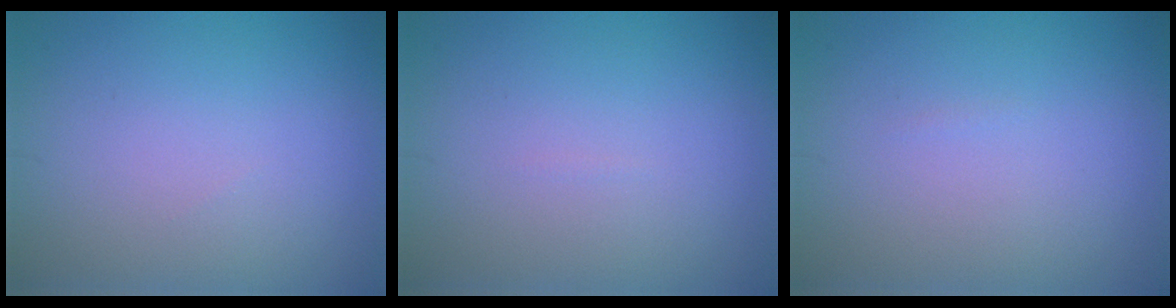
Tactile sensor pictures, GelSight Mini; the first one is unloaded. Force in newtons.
{"total": 0.0}
{"total": 0.0}